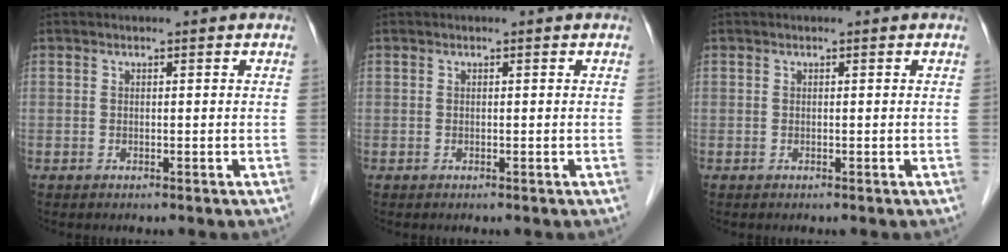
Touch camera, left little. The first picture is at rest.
{"total": 0.0}
{"total": 0.0}